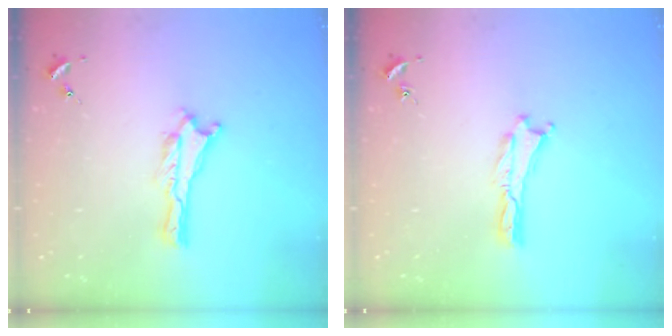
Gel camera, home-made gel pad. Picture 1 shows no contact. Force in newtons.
{"total": 0.0}